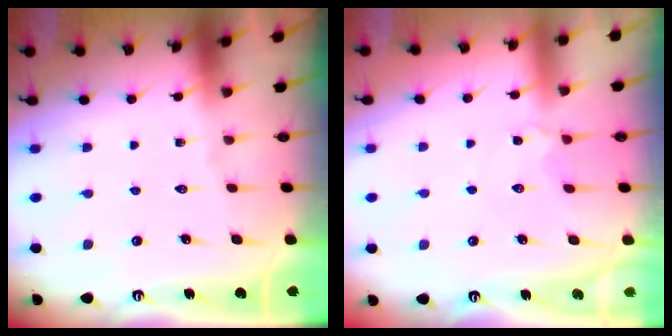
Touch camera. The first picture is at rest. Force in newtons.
{"total": 2.9, "press": 2.9, "slide": 0.5}